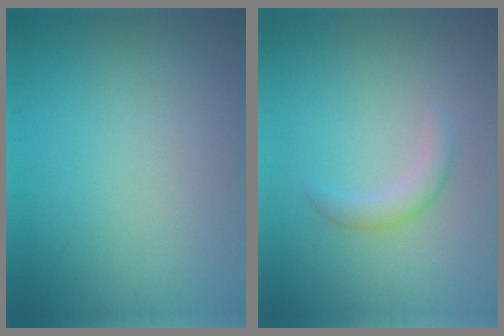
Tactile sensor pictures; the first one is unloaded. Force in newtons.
{"total": 1.6, "press": 1.6, "slide": 0.1}